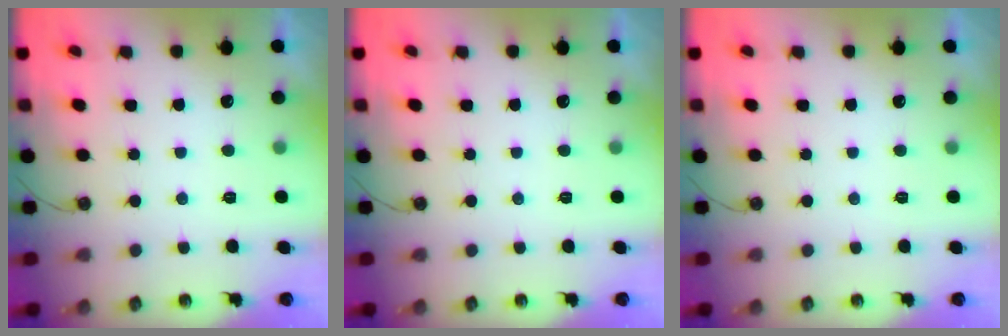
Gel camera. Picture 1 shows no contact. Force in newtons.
{"total": 0.0}
{"total": 0.0}